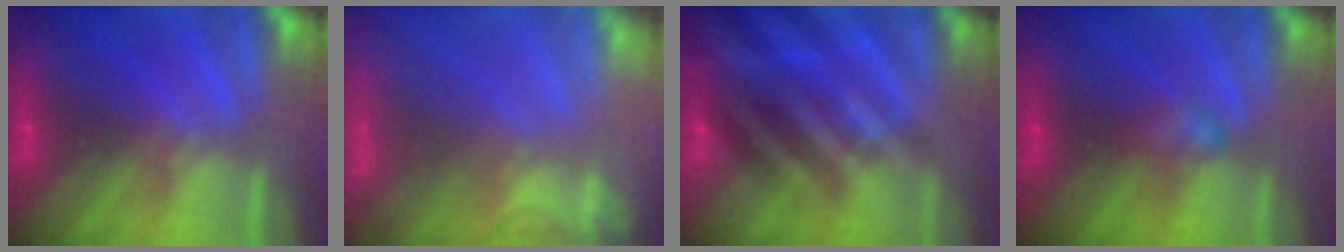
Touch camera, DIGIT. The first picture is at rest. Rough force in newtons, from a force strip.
{"total": 5.6}
{"total": 9.4}
{"total": 2.3}